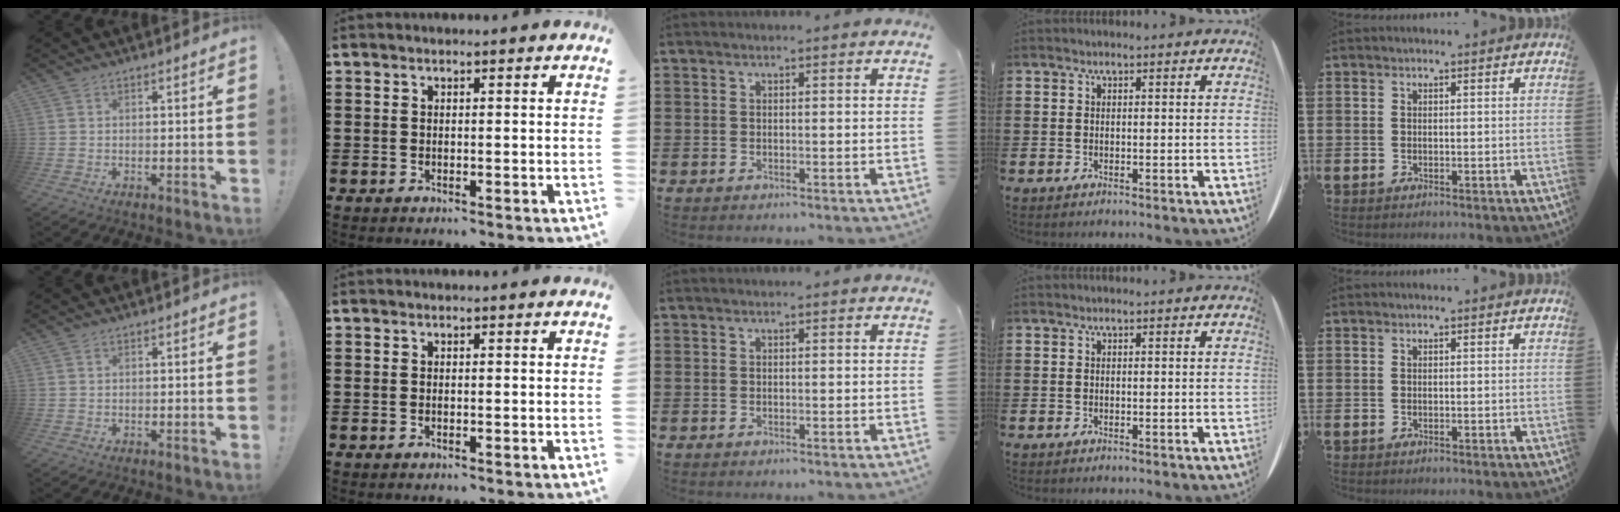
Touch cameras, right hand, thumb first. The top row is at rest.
{}